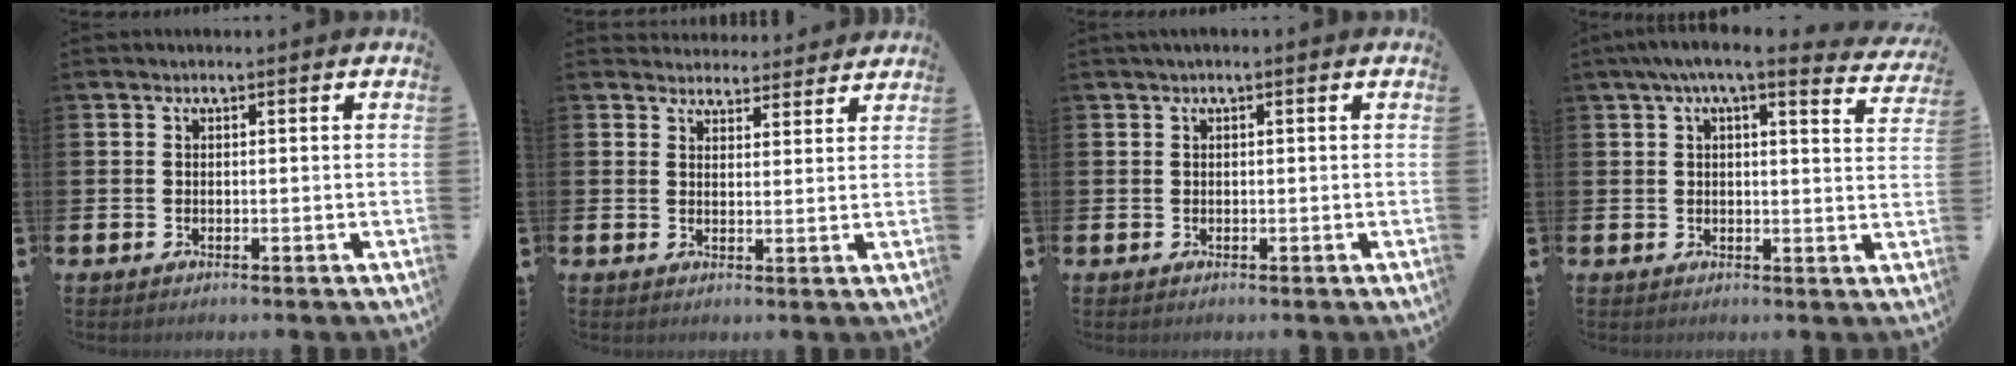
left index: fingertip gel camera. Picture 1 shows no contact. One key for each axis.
{"total": 3.7, "fx": 3.6, "fy": 0.8, "fz": -0.2, "tx": 0.008, "ty": -0.024, "tz": 0.064}
{"total": 0.8, "fx": 0.4, "fy": 0.0, "fz": 0.6, "tx": -0.017, "ty": 0.004, "tz": 0.009}
{"total": 5.2, "fx": 4.4, "fy": 0.6, "fz": 2.7, "tx": -0.053, "ty": -0.020, "tz": 0.073}